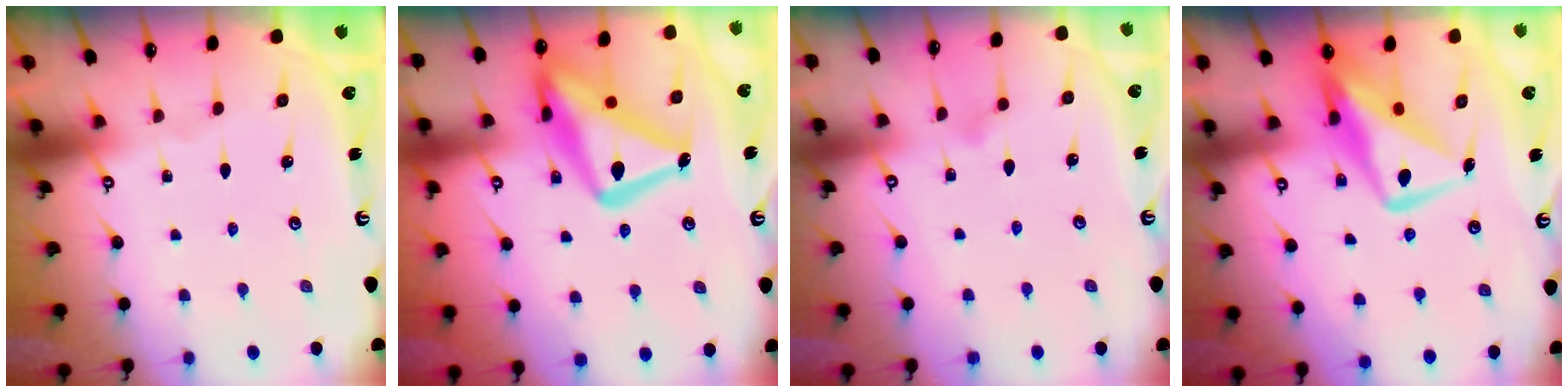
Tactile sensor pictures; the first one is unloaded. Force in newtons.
{"total": 20.5, "press": 20.5, "slide": 1.8}
{"total": 7.5, "press": 7.4, "slide": 1.1}
{"total": 12.2, "press": 12.1, "slide": 1.2}